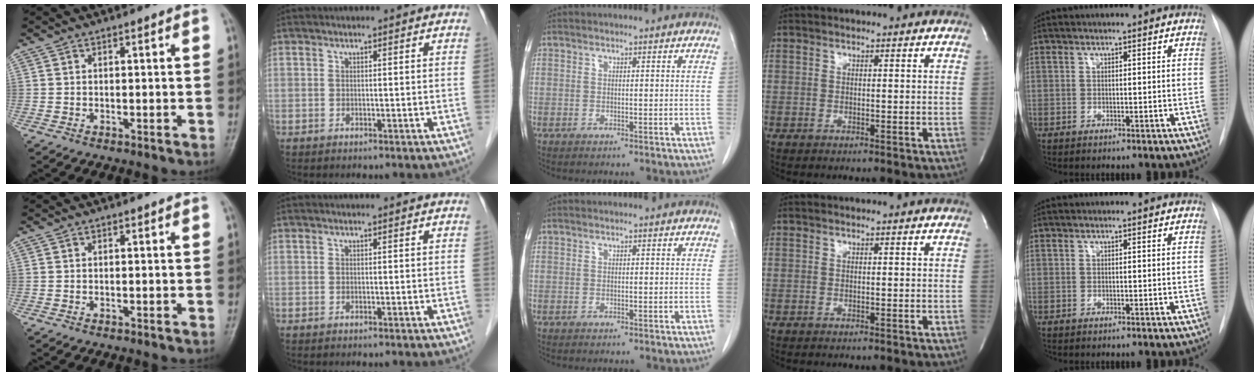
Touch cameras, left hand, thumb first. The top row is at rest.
{}